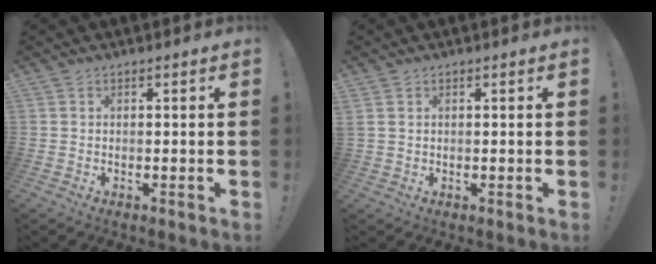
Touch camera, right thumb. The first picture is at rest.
{"total": 1.9, "force": [0.9, 1.2, 1.2], "torque": [-0.029, 0.005, 0.018]}